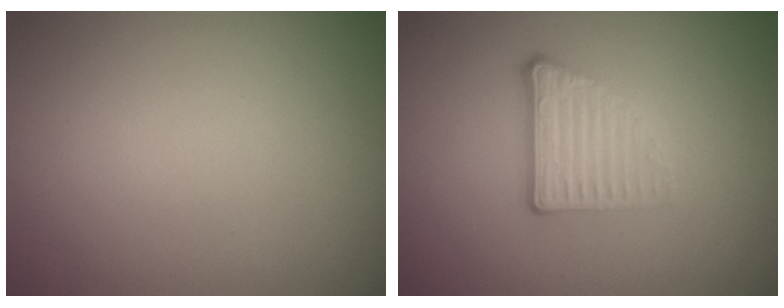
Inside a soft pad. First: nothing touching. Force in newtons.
{"total": 3.7, "press": 2.4, "slide": 2.9}